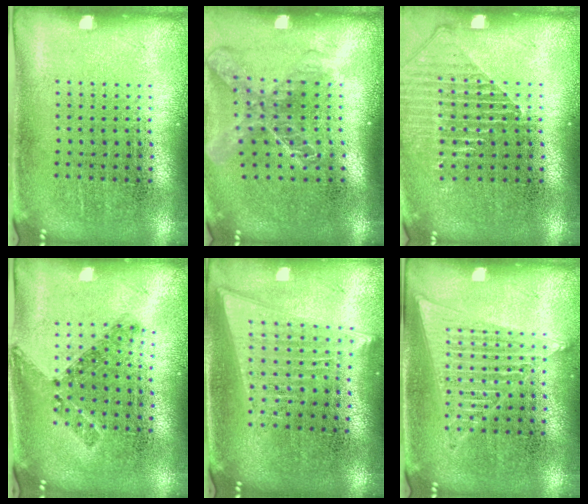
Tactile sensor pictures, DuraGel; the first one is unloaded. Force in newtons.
{"total": 2.0, "press": 1.5, "slide": 1.2}
{"total": 1.3, "press": 1.3, "slide": 0.1}
{"total": 0.7, "press": 0.6, "slide": 0.3}
{"total": 2.0, "press": 1.7, "slide": 1.0}
{"total": 1.4, "press": 1.4, "slide": 0.1}